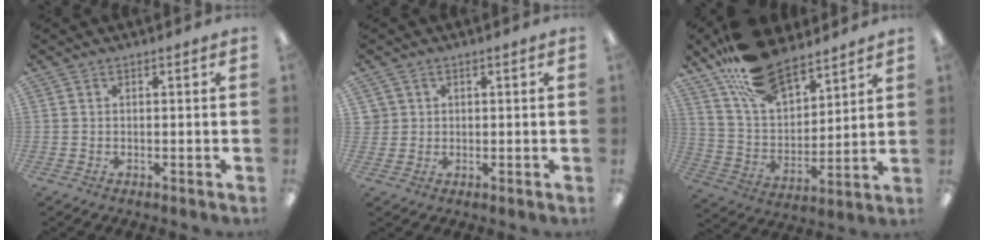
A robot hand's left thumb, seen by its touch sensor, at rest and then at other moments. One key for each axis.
{"total": 2.4, "fx": 0.8, "fy": 2.3, "fz": 0.0, "tx": -0.007, "ty": 0.003, "tz": 0.014}
{"total": 18.6, "fx": 13.8, "fy": 9.0, "fz": 8.7, "tx": -0.171, "ty": -0.072, "tz": 0.254}